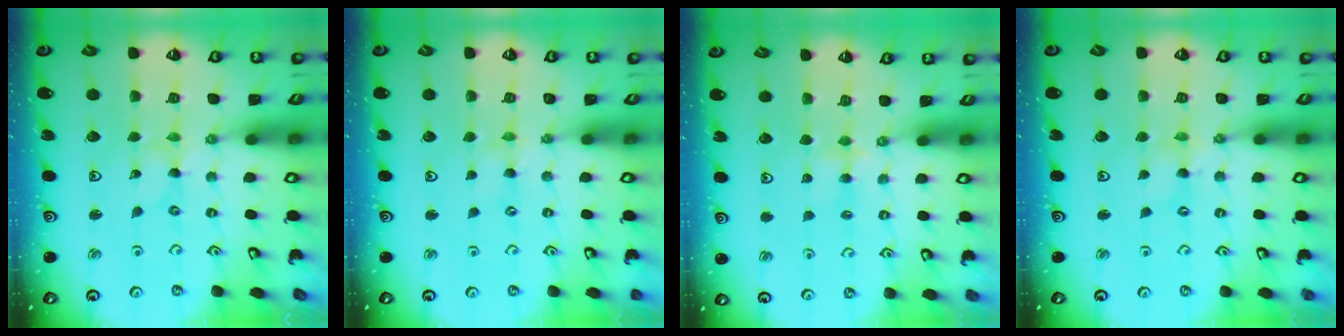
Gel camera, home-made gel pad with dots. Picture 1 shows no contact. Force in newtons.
{"total": 0.5, "press": 0.5, "slide": 0.2}
{"total": 2.6, "press": 2.5, "slide": 0.4}
{"total": 0.8, "press": 0.7, "slide": 0.2}